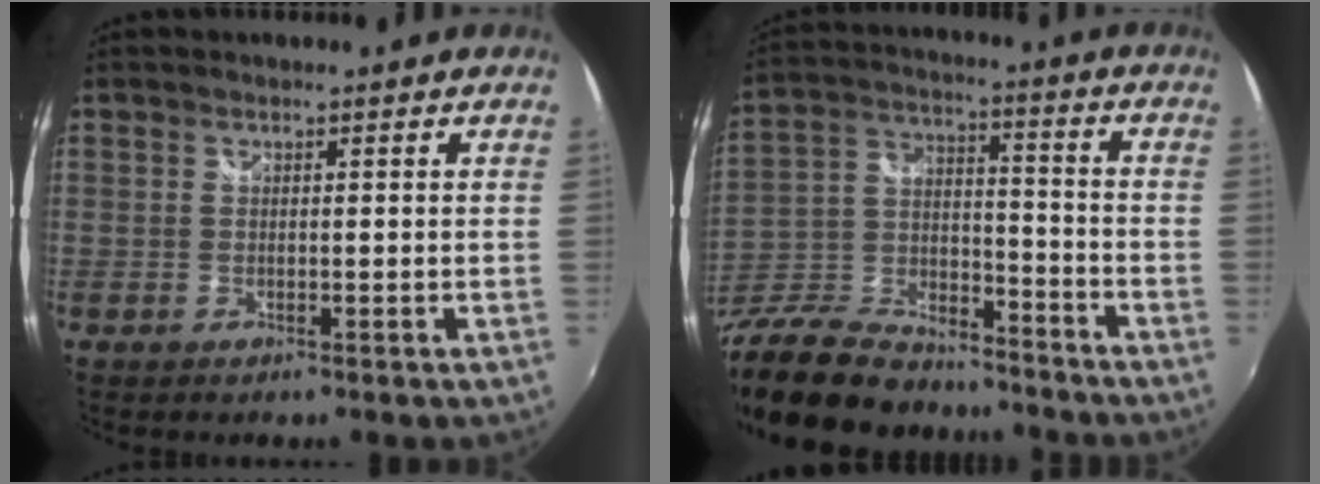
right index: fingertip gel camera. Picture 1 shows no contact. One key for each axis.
{"total": 25.9, "fx": -19.3, "fy": 11.4, "fz": 12.9, "tx": -0.302, "ty": 0.000, "tz": -0.317}